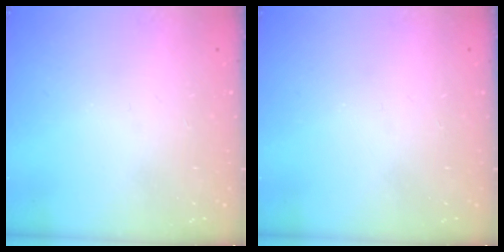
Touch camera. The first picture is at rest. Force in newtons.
{"total": 0.0}